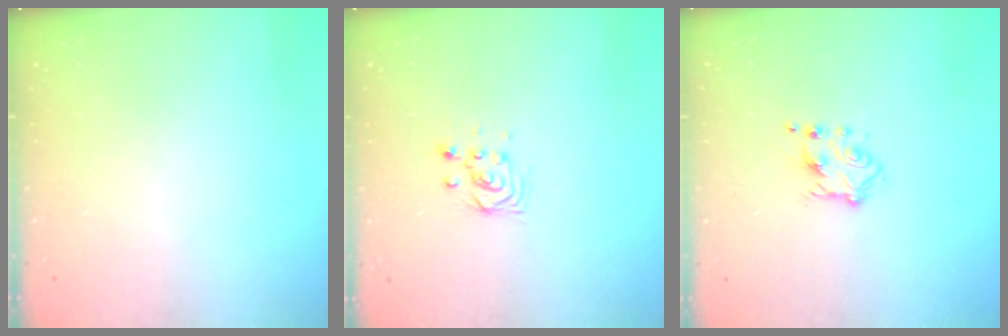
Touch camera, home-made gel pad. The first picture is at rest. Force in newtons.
{"total": 3.9, "press": 3.9, "slide": 0.2}
{"total": 5.6, "press": 5.6, "slide": 0.8}